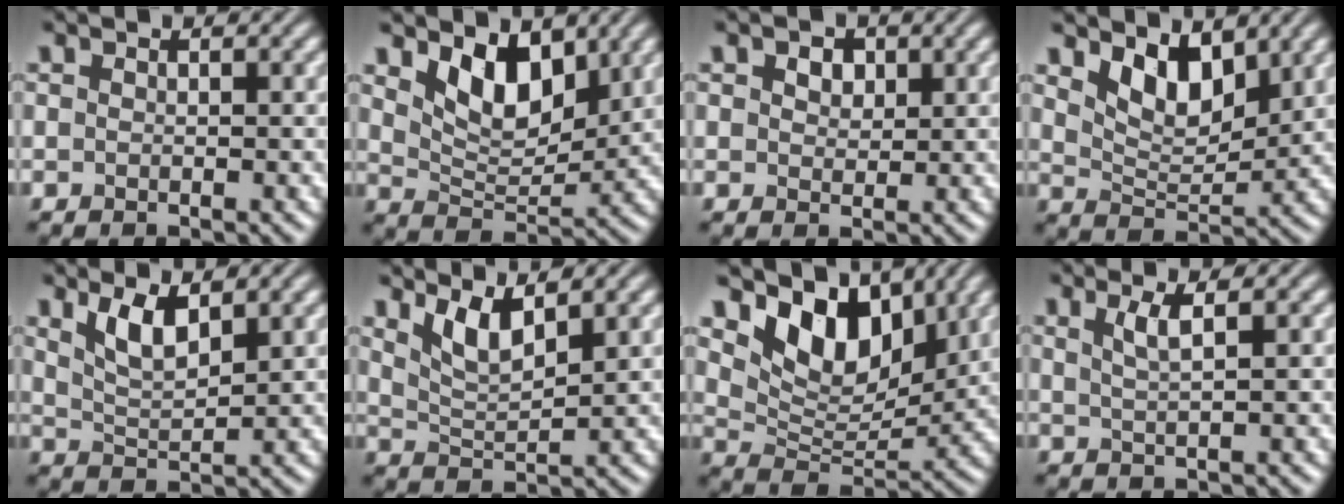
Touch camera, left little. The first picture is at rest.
{"total": 5.6, "force": [2.9, 3.0, 3.7], "torque": [-0.075, -0.015, 0.046]}
{"total": 2.5, "force": [1.3, 1.6, 1.4], "torque": [-0.022, 0.005, 0.011]}
{"total": 4.6, "force": [2.8, 2.2, 2.9], "torque": [-0.063, -0.012, 0.046]}
{"total": 3.5, "force": [2.1, 1.1, 2.5], "torque": [-0.056, -0.006, 0.043]}
{"total": 3.5, "force": [2.4, 0.9, 2.5], "torque": [-0.055, -0.008, 0.050]}
{"total": 8.1, "force": [4.8, 4.5, 4.7], "torque": [-0.082, -0.011, 0.081]}
{"total": 2.0, "force": [0.9, 0.5, 1.8], "torque": [-0.030, 0.001, 0.014]}